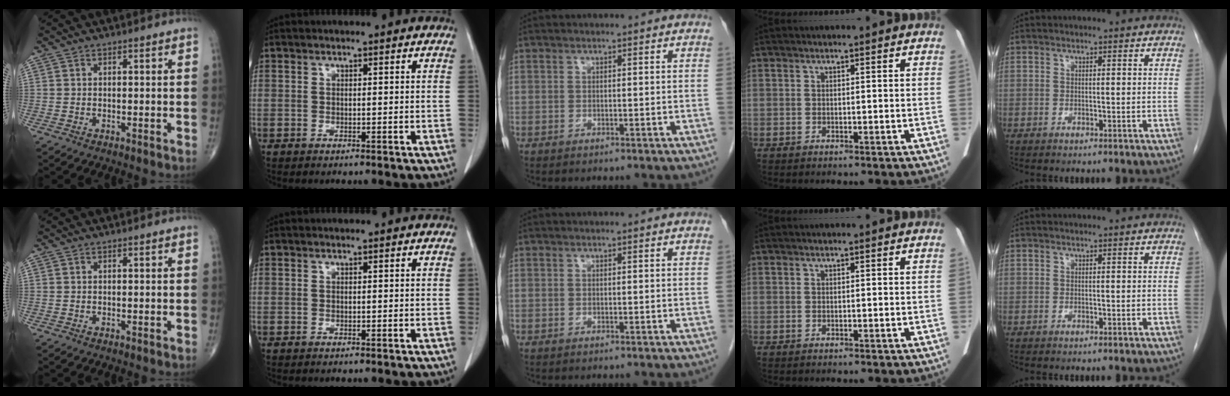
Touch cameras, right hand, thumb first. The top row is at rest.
{}